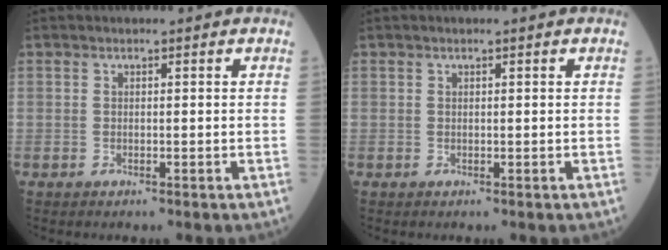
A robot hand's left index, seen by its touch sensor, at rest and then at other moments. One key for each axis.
{"total": 0.0}